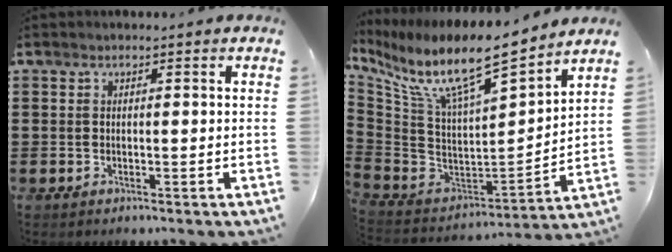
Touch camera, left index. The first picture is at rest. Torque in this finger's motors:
{"motor_torque": [2.14, 0.00, 0.61, 0.21]}